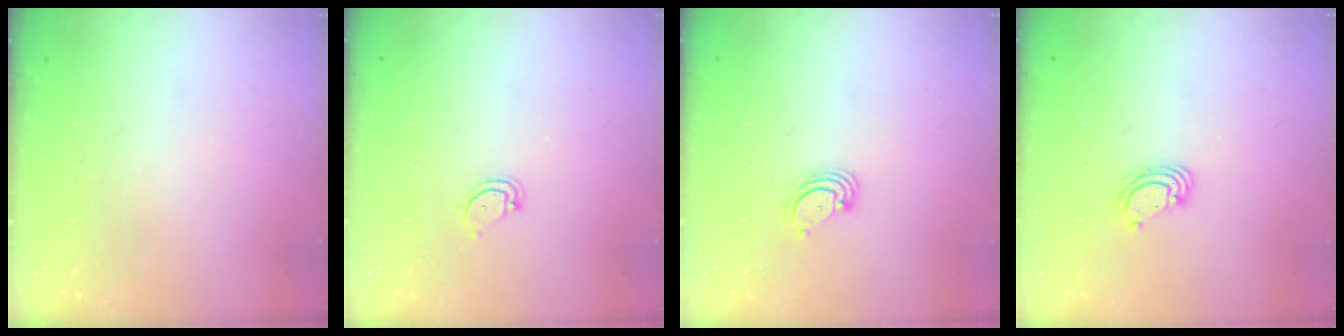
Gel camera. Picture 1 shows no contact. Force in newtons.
{"total": 2.5, "press": 2.5, "slide": 0.1}
{"total": 3.1, "press": 3.1, "slide": 0.3}
{"total": 3.8, "press": 3.8, "slide": 0.1}